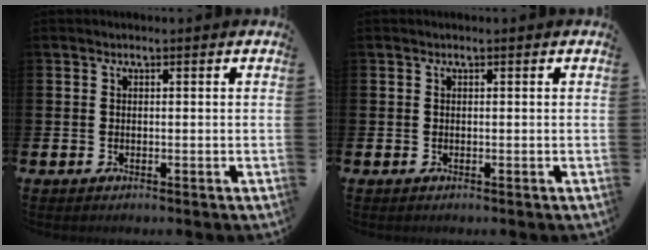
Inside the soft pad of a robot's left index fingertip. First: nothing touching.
{"total": 0.0}